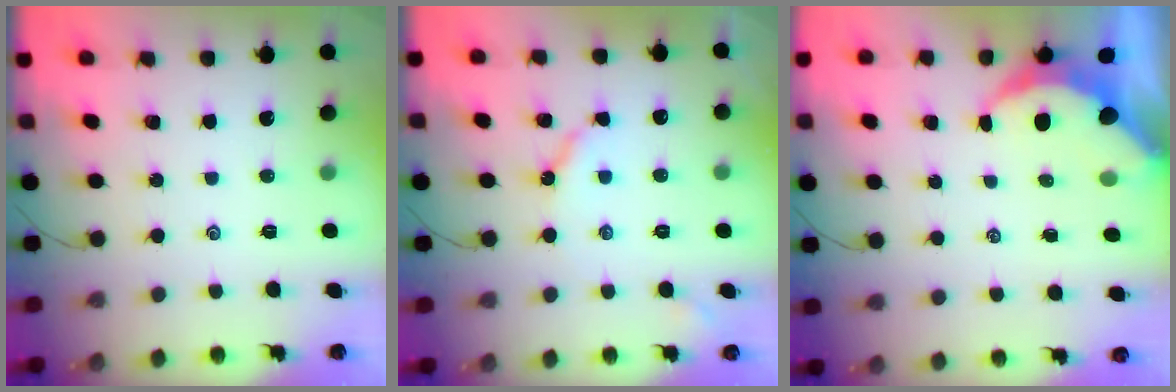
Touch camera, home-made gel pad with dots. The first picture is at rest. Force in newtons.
{"total": 5.7, "press": 5.7, "slide": 0.7}
{"total": 6.1, "press": 6.0, "slide": 0.9}